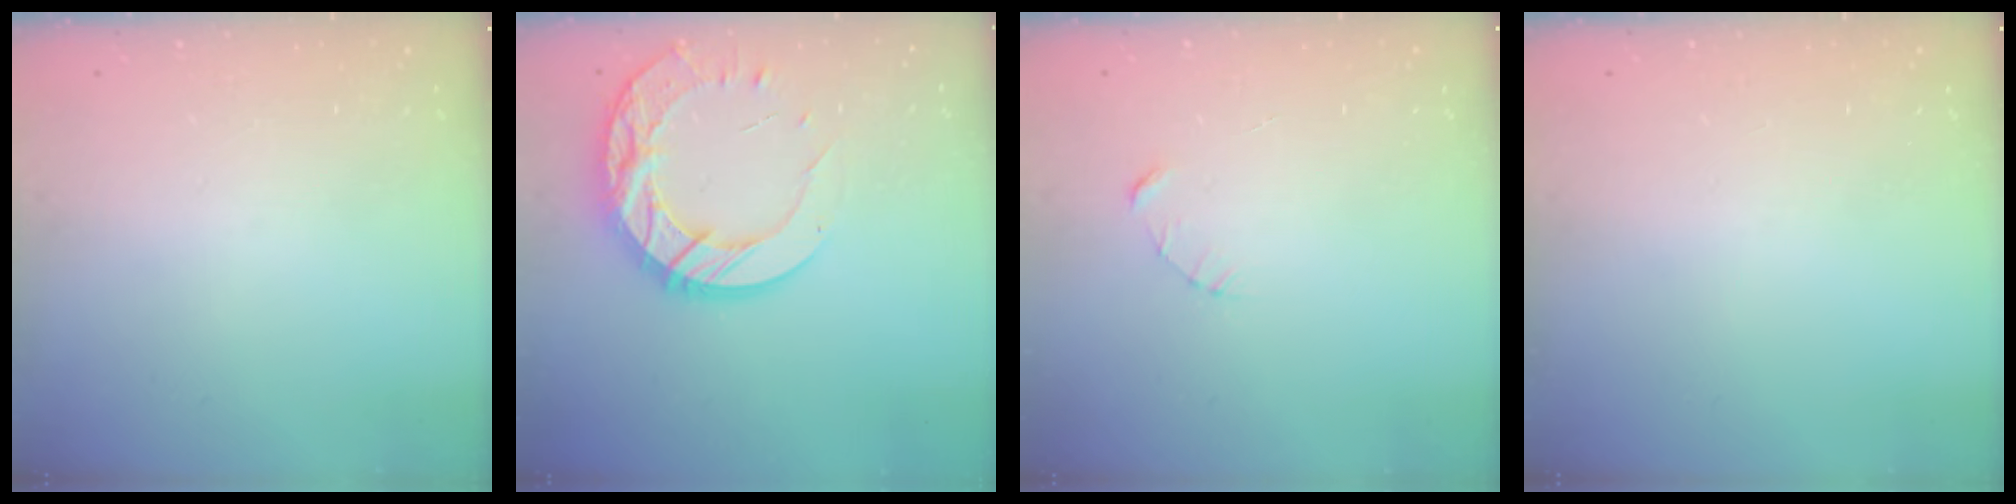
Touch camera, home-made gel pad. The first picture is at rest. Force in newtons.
{"total": 20.4, "press": 20.3, "slide": 1.7}
{"total": 2.3, "press": 2.3, "slide": 0.3}
{"total": 0.0}